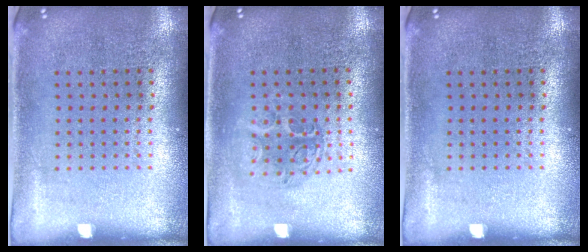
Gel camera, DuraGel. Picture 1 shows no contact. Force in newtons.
{"total": 1.2, "press": 1.1, "slide": 0.6}
{"total": 0.0}